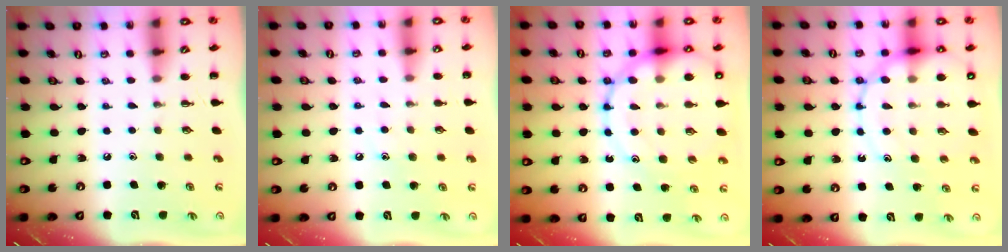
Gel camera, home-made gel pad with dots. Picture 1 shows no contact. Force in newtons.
{"total": 6.6, "press": 6.4, "slide": 1.8}
{"total": 20.3, "press": 20.1, "slide": 3.0}
{"total": 15.3, "press": 15.0, "slide": 3.0}